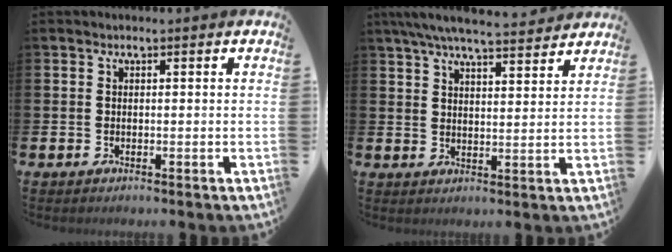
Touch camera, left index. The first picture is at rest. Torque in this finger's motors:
{"motor_torque": [1.10, -1.04, 0.36, 0.21]}